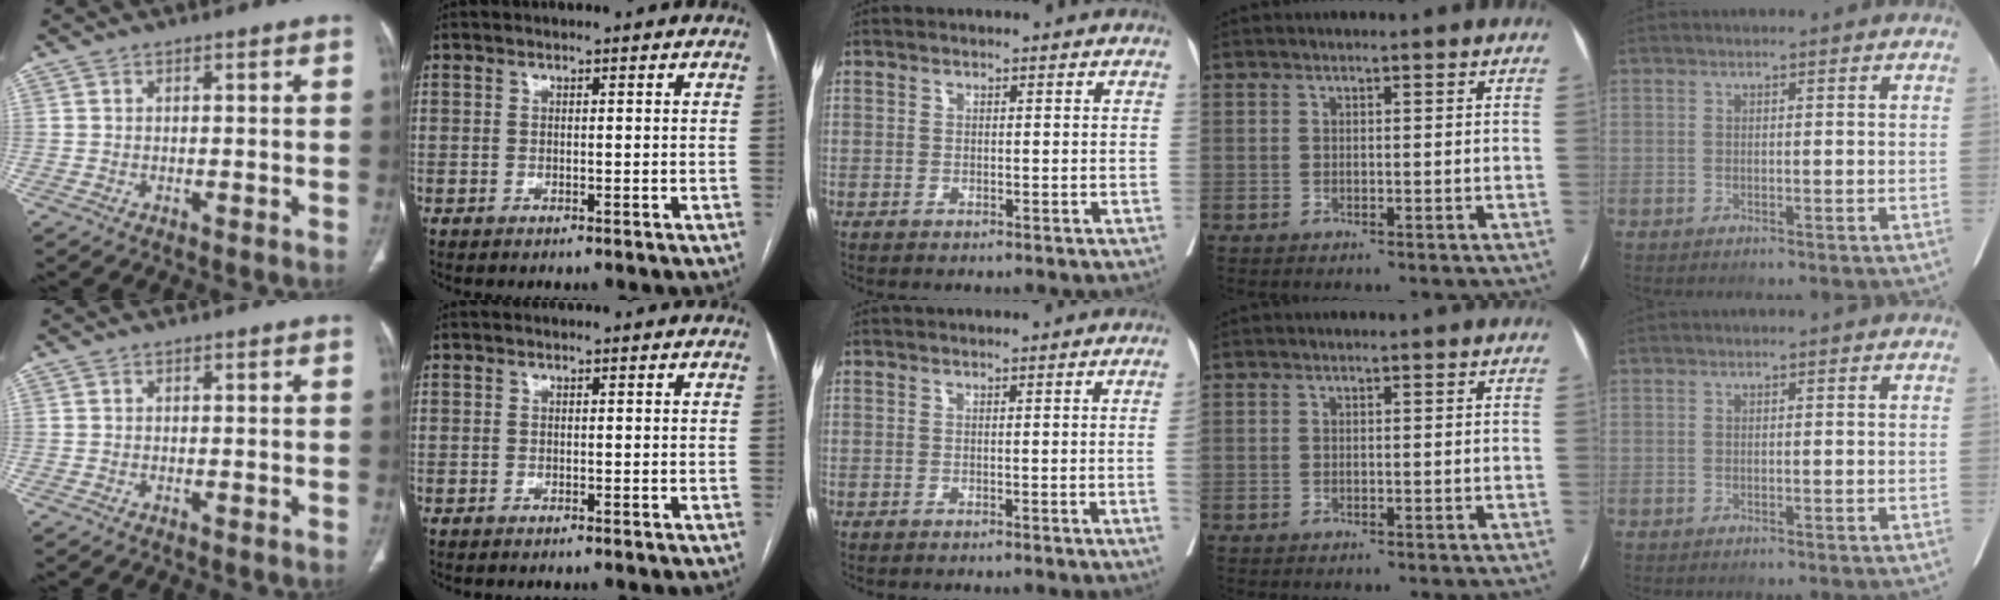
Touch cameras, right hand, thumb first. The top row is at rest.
{"middle": {"total": 2.2, "force": [-0.4, -0.8, 2.0], "torque": [-0.025, -0.002, -0.005]}}